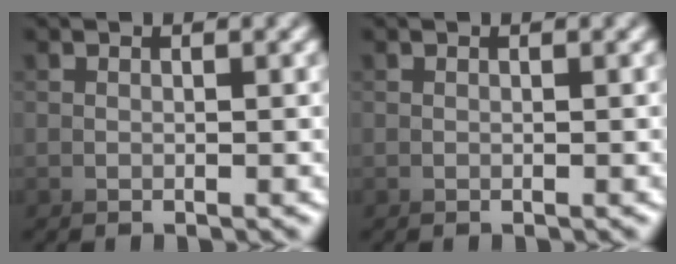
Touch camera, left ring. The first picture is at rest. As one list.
[{"total": 0.0}]